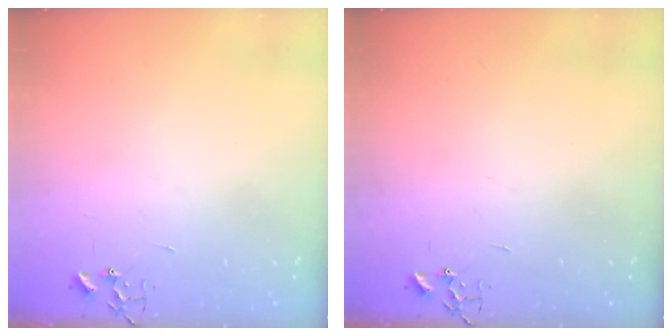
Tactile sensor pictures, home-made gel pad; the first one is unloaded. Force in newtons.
{"total": 0.0}